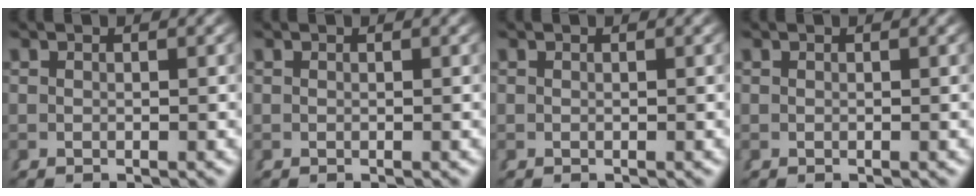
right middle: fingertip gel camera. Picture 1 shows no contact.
{"total": 0.0}
{"total": 0.0}
{"total": 0.0}